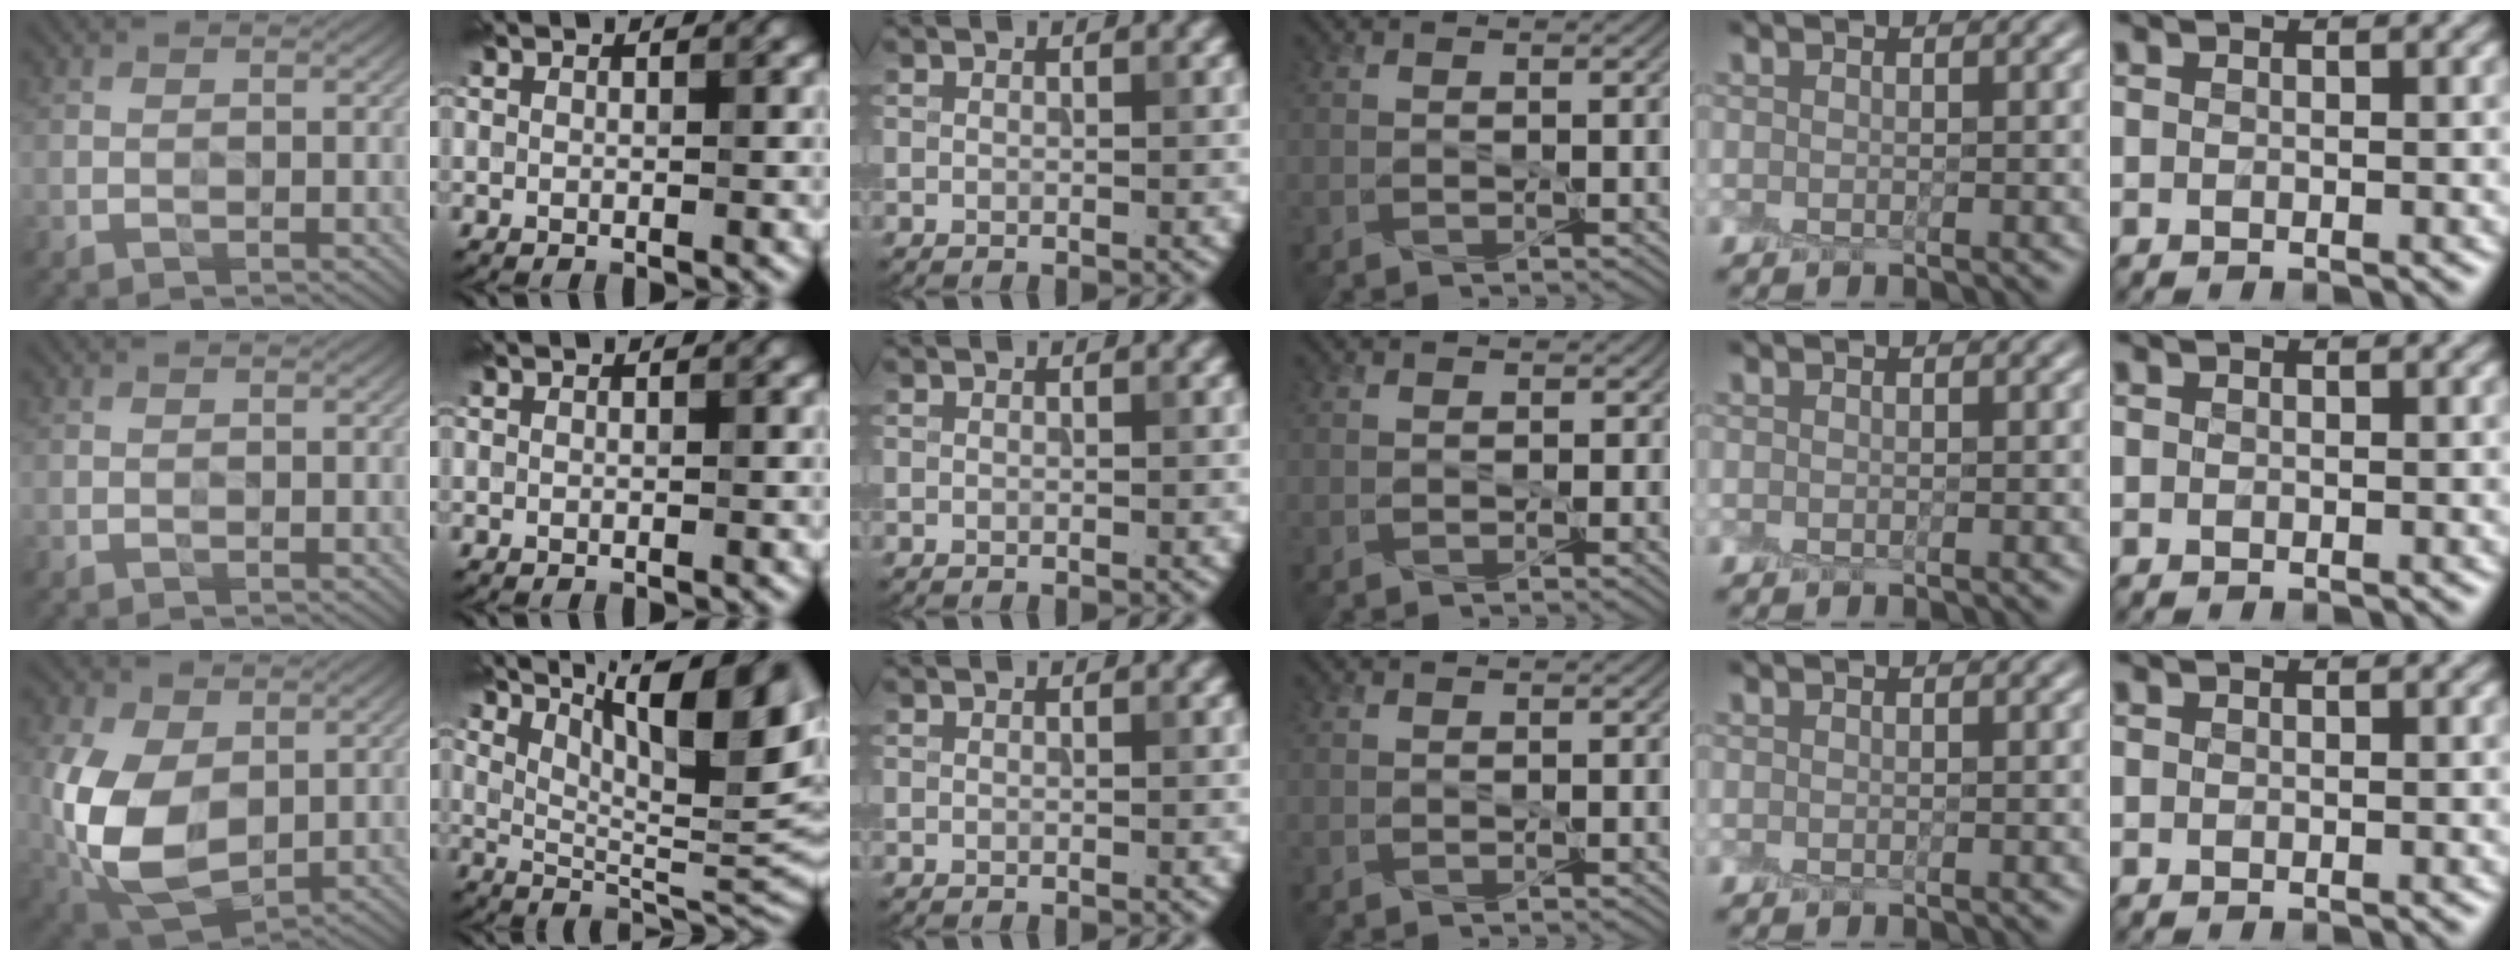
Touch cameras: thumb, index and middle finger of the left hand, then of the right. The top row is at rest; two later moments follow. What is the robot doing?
{"motion": "peel", "object": "plastic wrap"}